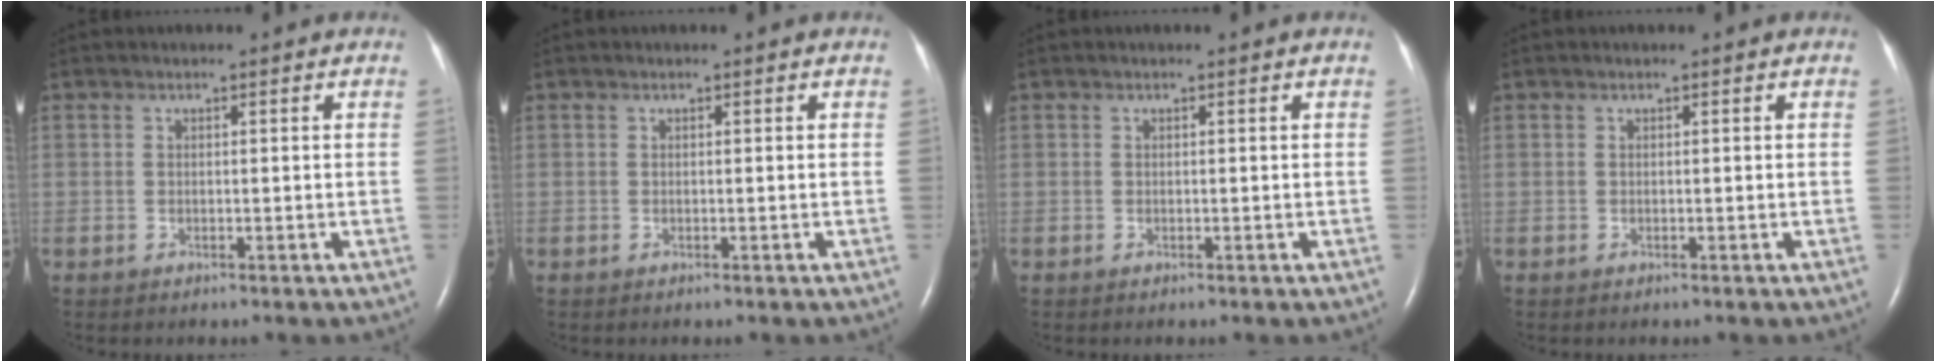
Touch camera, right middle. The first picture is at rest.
{"total": 0.0}
{"total": 0.0}
{"total": 0.0}